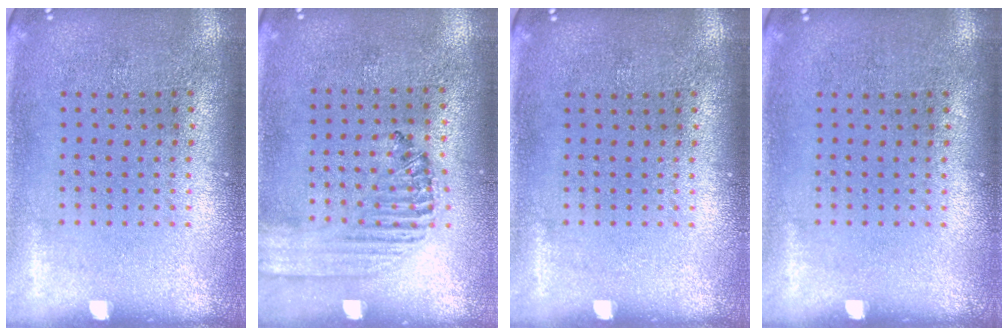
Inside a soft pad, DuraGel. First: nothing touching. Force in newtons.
{"total": 1.3, "press": 1.2, "slide": 0.5}
{"total": 0.0}
{"total": 0.0}